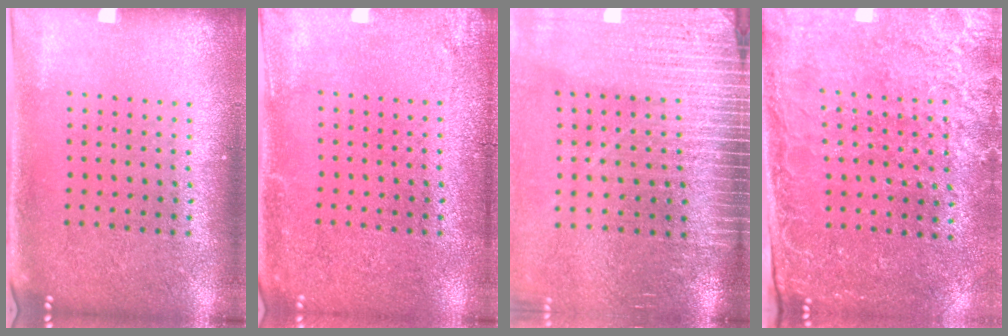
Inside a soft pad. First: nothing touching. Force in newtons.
{"total": 2.0, "press": 1.9, "slide": 0.1}
{"total": 3.7, "press": 3.2, "slide": 1.9}
{"total": 2.8, "press": 2.6, "slide": 1.1}